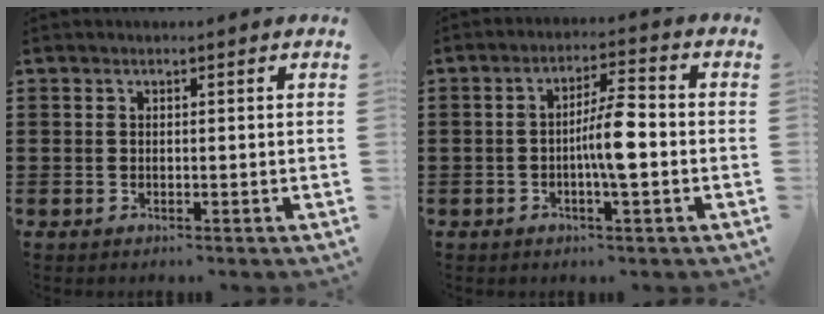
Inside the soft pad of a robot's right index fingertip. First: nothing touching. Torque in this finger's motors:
{"motor_torque": [2.14, 0.00, 0.31, 0.14]}